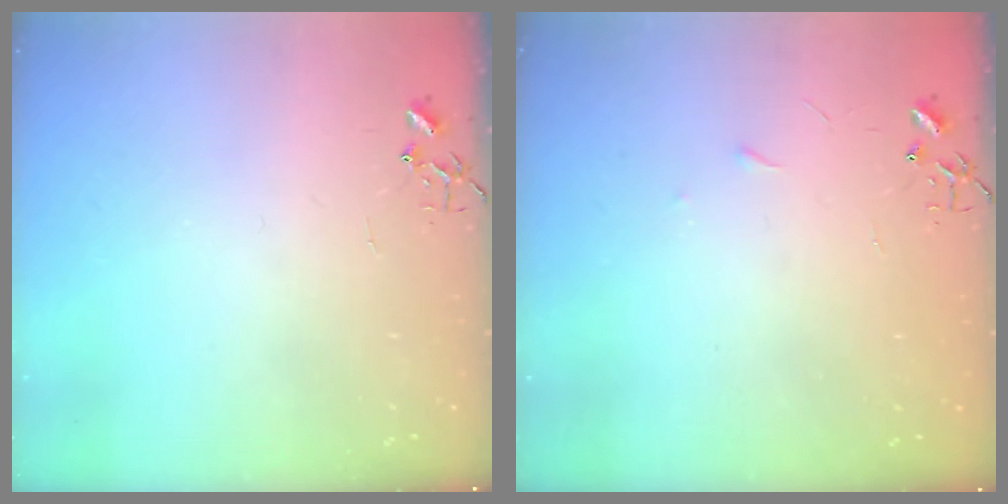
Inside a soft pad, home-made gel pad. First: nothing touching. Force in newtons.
{"total": 3.4, "press": 3.3, "slide": 0.4}